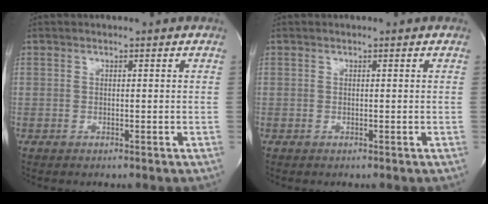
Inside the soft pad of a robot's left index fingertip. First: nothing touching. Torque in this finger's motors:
{"motor_torque": [-0.18, 0.18, 0.00, -0.01]}